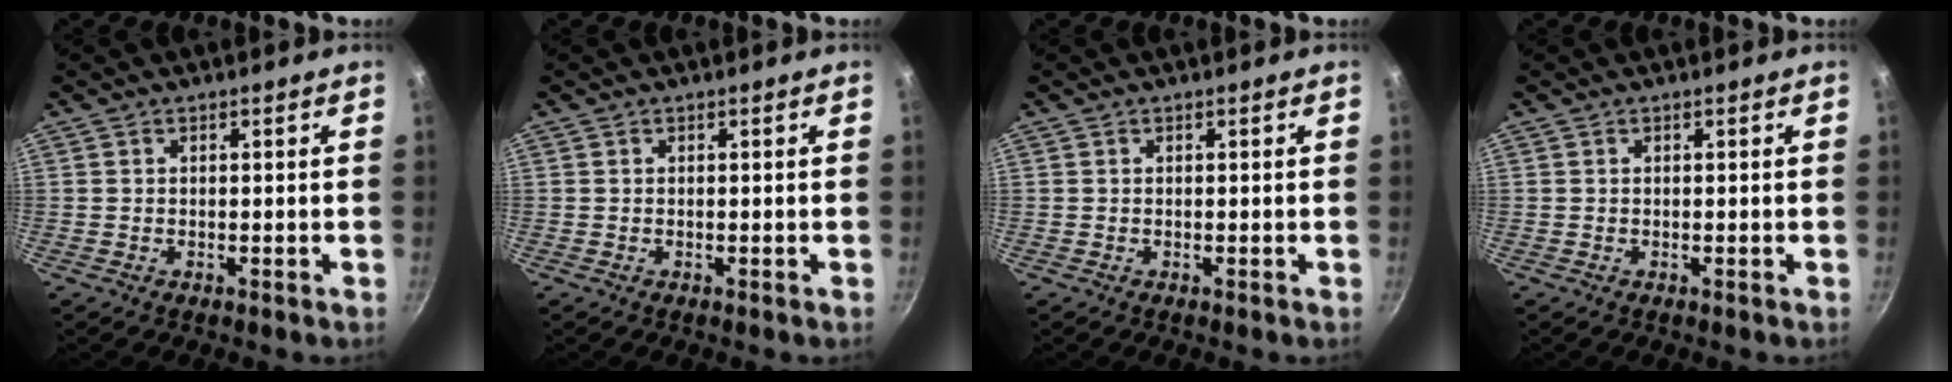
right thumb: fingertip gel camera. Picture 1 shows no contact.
{"total": 0.0}
{"total": 0.0}
{"total": 0.0}